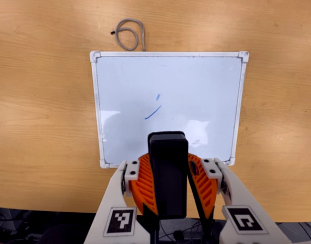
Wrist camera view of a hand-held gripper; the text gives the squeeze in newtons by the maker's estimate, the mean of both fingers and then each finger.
{"total": 11.0, "left": 10.6, "right": 11.4}